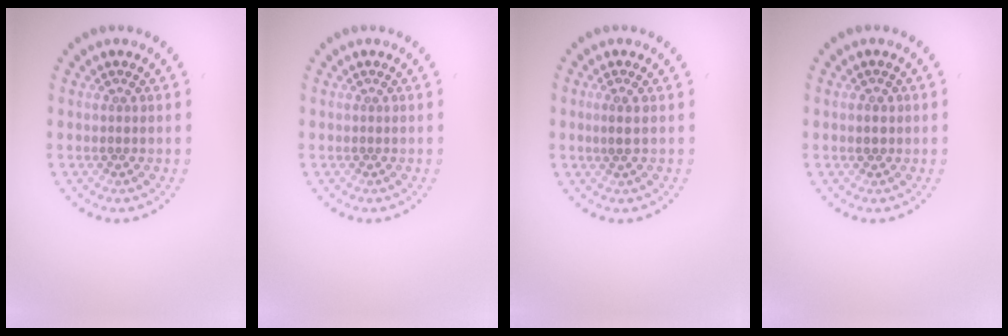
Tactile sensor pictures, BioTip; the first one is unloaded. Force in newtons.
{"total": 0.0}
{"total": 1.1, "press": 0.9, "slide": 0.5}
{"total": 1.0, "press": 0.9, "slide": 0.3}